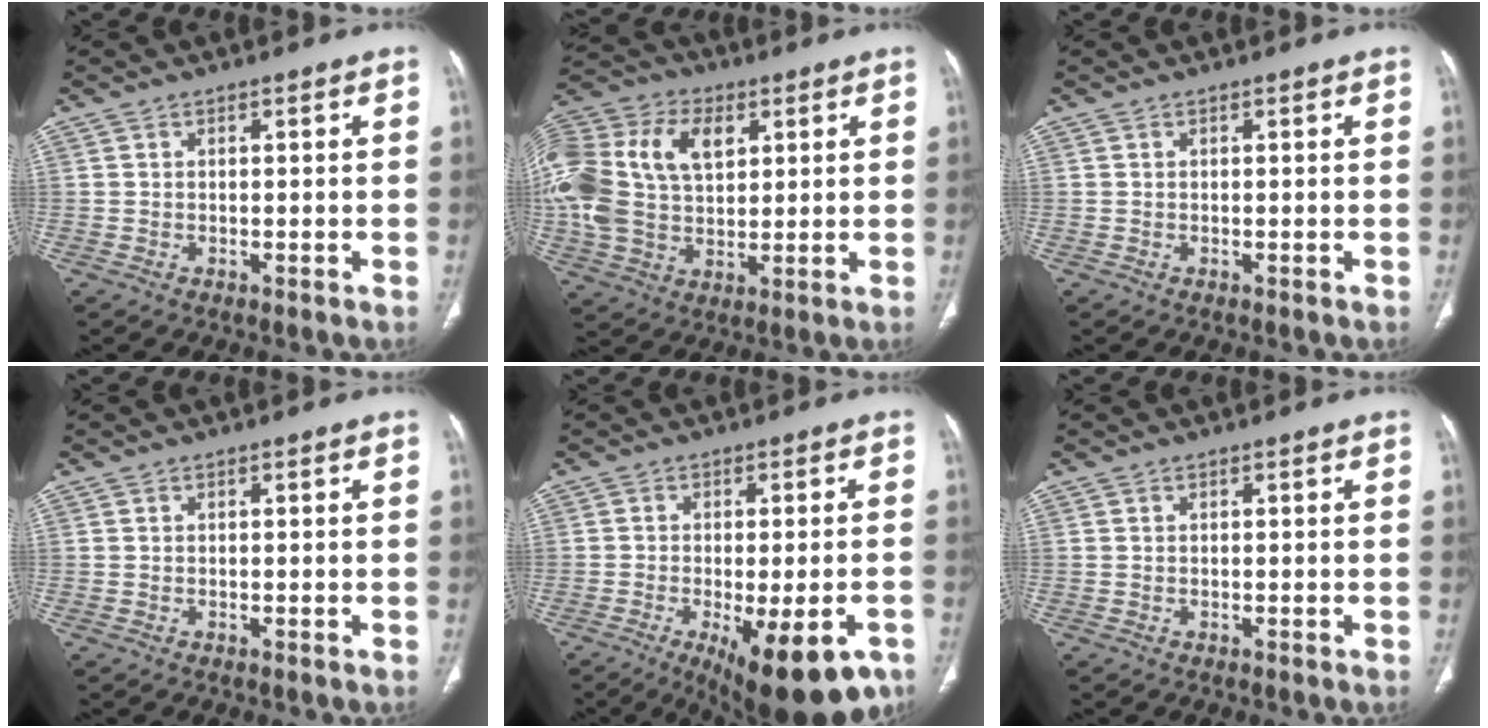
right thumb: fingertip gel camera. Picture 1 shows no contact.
{"total": 23.2, "force": [5.7, 15.3, 16.5], "torque": [-0.371, 0.029, 0.105]}
{"total": 0.0}
{"total": 0.0}
{"total": 16.7, "force": [-8.4, 6.2, 13.1], "torque": [-0.143, 0.003, -0.108]}
{"total": 0.0}